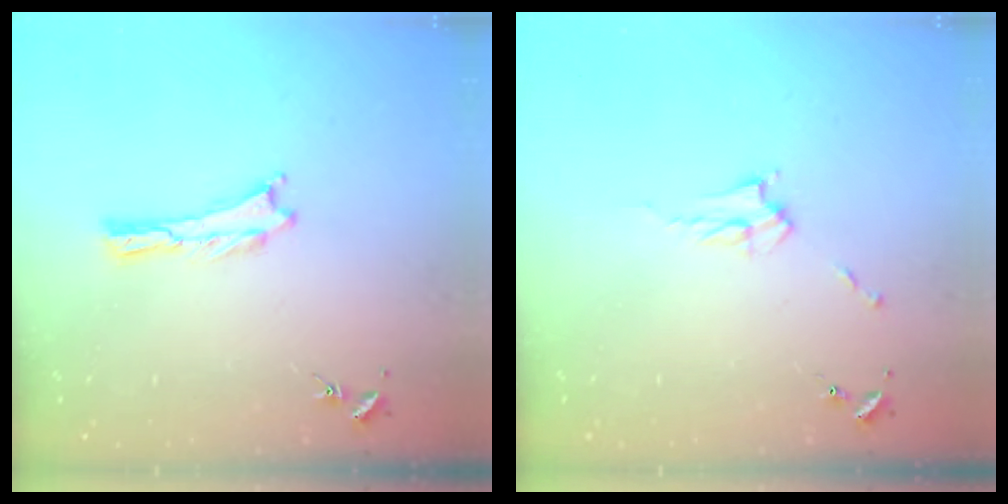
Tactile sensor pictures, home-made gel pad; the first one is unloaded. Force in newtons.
{"total": 2.9, "press": 2.9, "slide": 0.4}